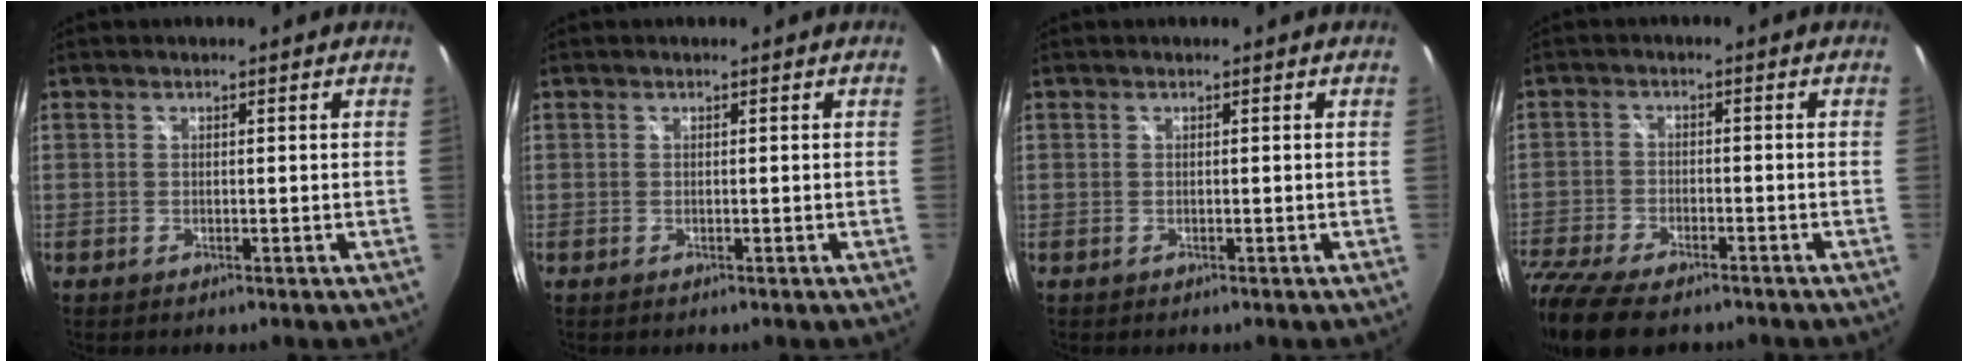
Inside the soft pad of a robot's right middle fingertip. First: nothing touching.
{"total": 0.0}
{"total": 0.0}
{"total": 15.5, "force": [-12.0, 5.3, 8.2], "torque": [-0.206, -0.052, -0.211]}